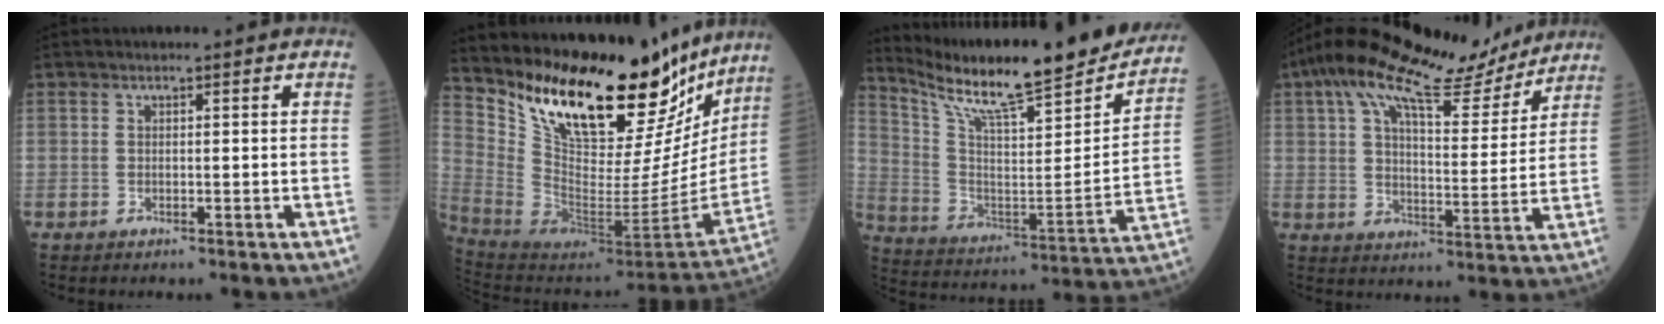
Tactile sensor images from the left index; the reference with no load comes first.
{"total": 27.7, "force": [22.2, 8.3, 14.2], "torque": [-0.223, -0.049, 0.337]}
{"total": 25.4, "force": [22.0, 2.2, 12.5], "torque": [-0.215, -0.050, 0.328]}
{"total": 17.7, "force": [14.0, 4.4, 10.0], "torque": [-0.173, 0.029, 0.212]}